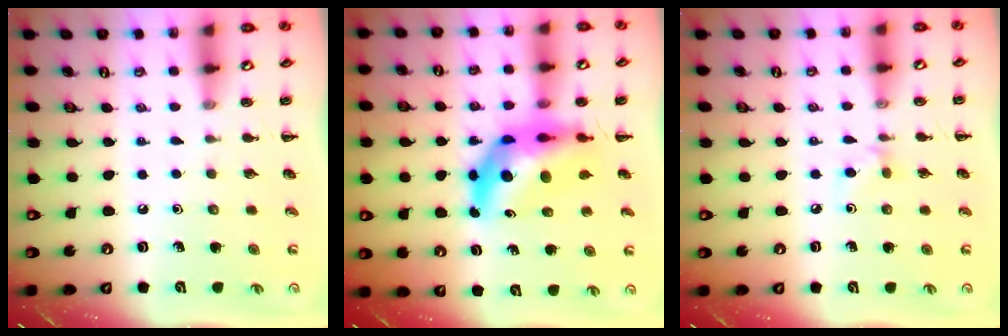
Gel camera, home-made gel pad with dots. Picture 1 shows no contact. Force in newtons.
{"total": 11.2, "press": 10.6, "slide": 3.6}
{"total": 5.6, "press": 5.2, "slide": 2.0}